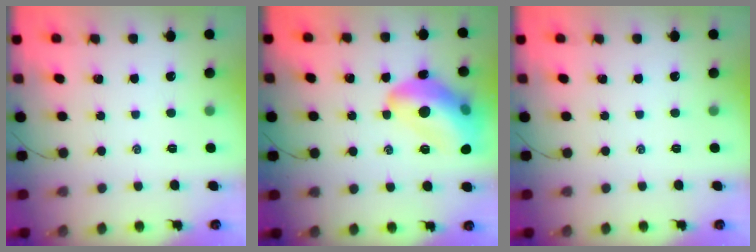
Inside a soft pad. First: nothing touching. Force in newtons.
{"total": 17.3, "press": 17.1, "slide": 2.7}
{"total": 0.0}